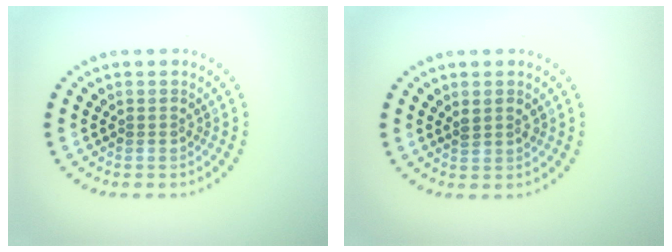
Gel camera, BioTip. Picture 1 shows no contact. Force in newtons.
{"total": 1.1, "press": 1.0, "slide": 0.3}